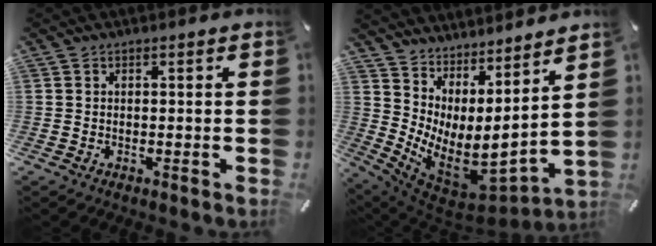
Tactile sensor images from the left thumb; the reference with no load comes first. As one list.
[{"total": 5.8, "force": [0.5, 3.2, 4.8], "torque": [-0.089, -0.070, 0.010]}]